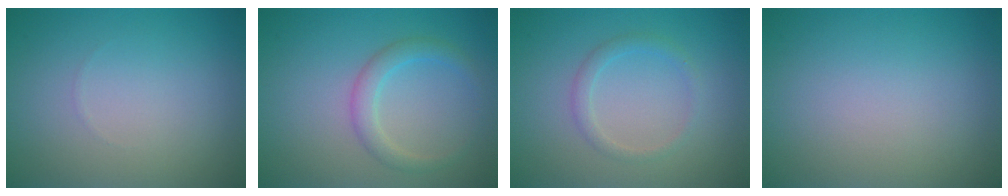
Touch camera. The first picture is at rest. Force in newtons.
{"total": 2.3, "press": 2.2, "slide": 0.1}
{"total": 1.5, "press": 1.5, "slide": 0.1}
{"total": 0.0}